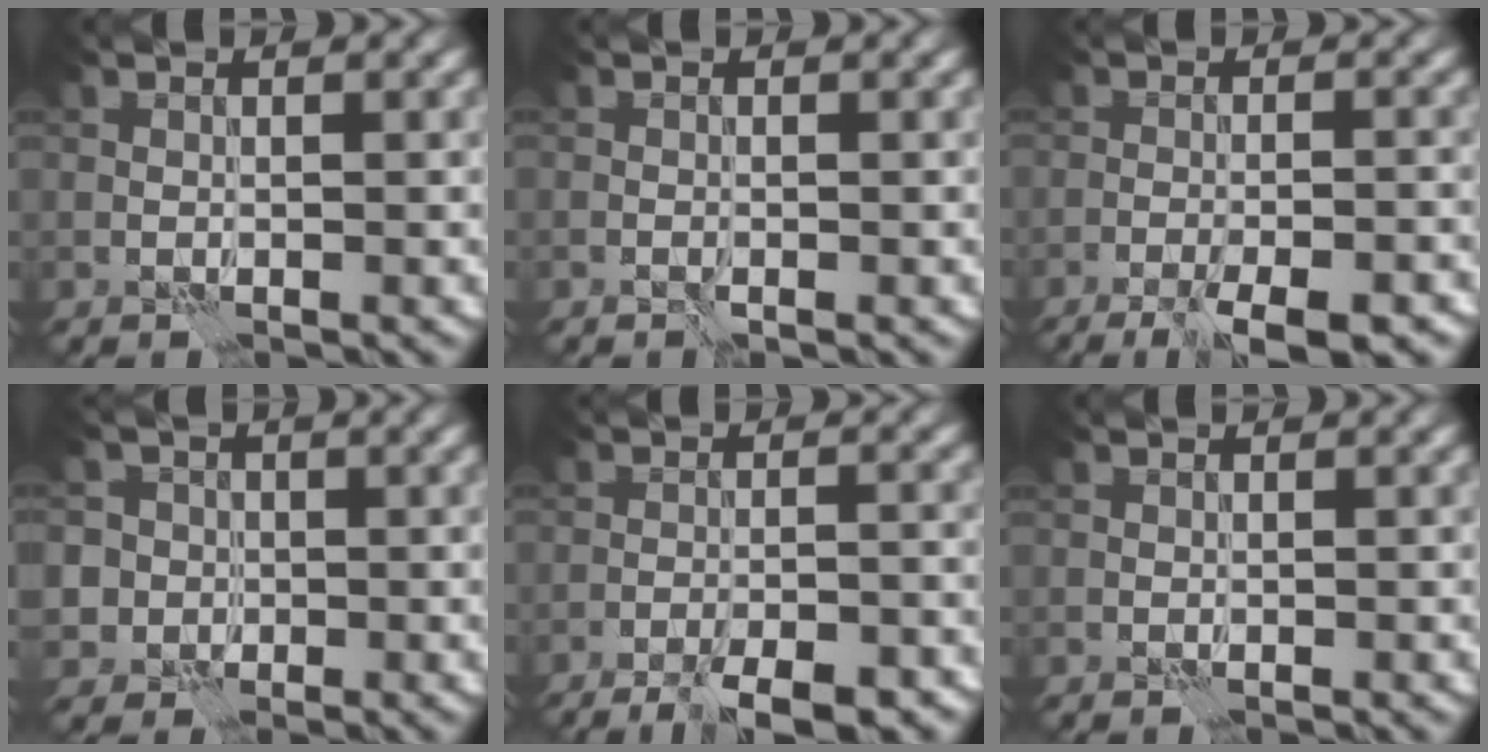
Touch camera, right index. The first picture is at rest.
{"total": 0.5, "force": [-0.4, -0.1, 0.3], "torque": [-0.006, 0.000, -0.009]}
{"total": 8.8, "force": [-6.8, 2.2, 5.2], "torque": [-0.067, -0.008, -0.086]}
{"total": 5.5, "force": [0.2, 5.3, 1.2], "torque": [-0.018, 0.027, -0.019]}
{"total": 9.5, "force": [-7.8, 2.5, 4.7], "torque": [-0.055, -0.001, -0.104]}
{"total": 0.0}